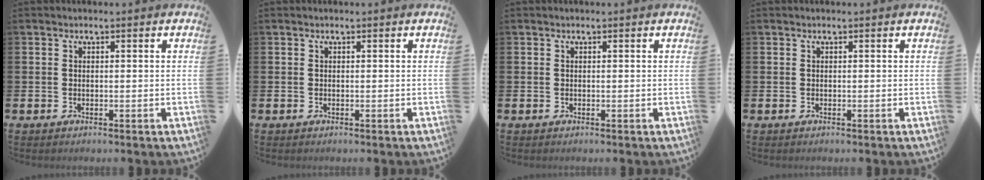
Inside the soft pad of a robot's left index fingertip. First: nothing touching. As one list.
[{"total": 0.0}, {"total": 0.0}, {"total": 0.0}]